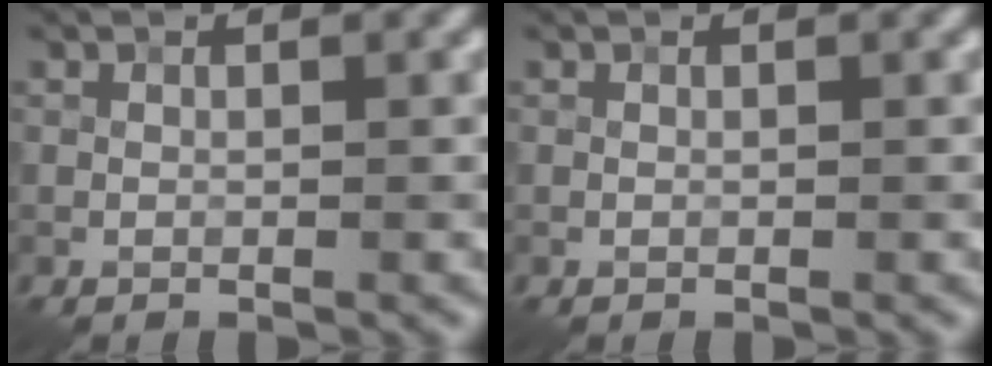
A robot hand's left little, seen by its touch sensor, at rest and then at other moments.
{"total": 0.0}